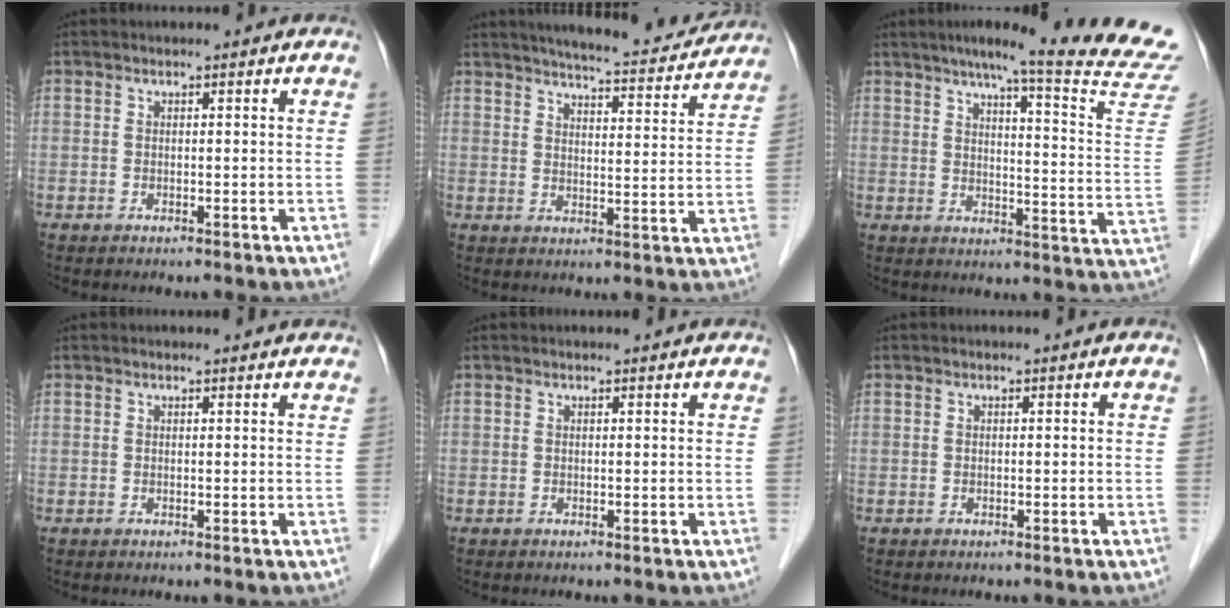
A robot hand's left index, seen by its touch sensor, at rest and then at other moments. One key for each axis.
{"total": 14.7, "fx": 13.6, "fy": 1.6, "fz": 5.3, "tx": -0.073, "ty": -0.010, "tz": 0.171}
{"total": 21.8, "fx": 19.0, "fy": -1.5, "fz": 10.7, "tx": -0.148, "ty": -0.078, "tz": 0.227}
{"total": 2.7, "fx": 2.6, "fy": 0.4, "fz": 0.5, "tx": -0.012, "ty": 0.004, "tz": 0.020}
{"total": 1.3, "fx": 1.2, "fy": 0.1, "fz": 0.3, "tx": -0.010, "ty": 0.005, "tz": 0.014}
{"total": 0.0}